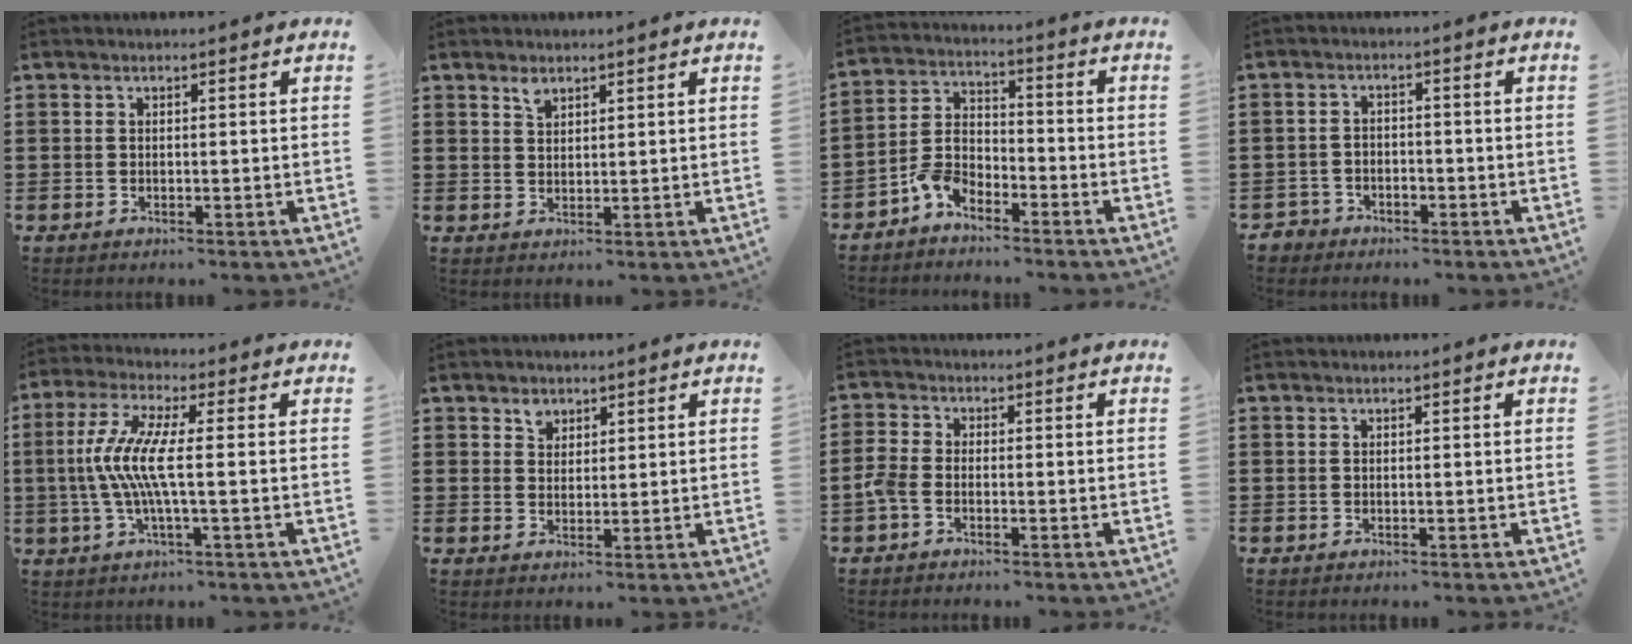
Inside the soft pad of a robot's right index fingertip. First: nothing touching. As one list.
[{"total": 1.9, "force": [1.5, 0.8, 0.7], "torque": [-0.018, 0.001, 0.029]}, {"total": 5.6, "force": [-4.2, 2.8, 2.4], "torque": [-0.064, 0.012, -0.084]}, {"total": 2.4, "force": [-2.1, 1.3, 0.0], "torque": [-0.007, 0.005, -0.046]}, {"total": 8.3, "force": [-0.7, 1.1, 8.2], "torque": [-0.189, -0.020, -0.025]}, {"total": 2.2, "force": [1.6, 1.5, 0.4], "torque": [-0.004, 0.001, 0.029]}, {"total": 2.7, "force": [-1.6, 1.4, 1.6], "torque": [-0.052, -0.004, -0.035]}, {"total": 0.0}]